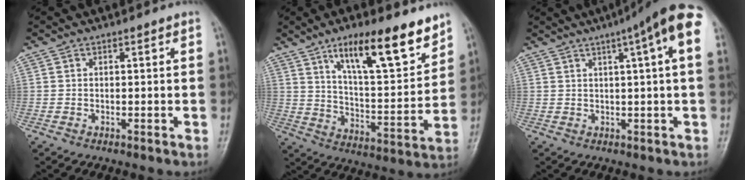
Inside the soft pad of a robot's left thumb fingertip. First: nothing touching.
{"total": 17.2, "force": [11.2, 4.9, 12.2], "torque": [-0.158, -0.063, 0.191]}
{"total": 13.0, "force": [5.8, 1.6, 11.5], "torque": [-0.153, 0.020, 0.070]}